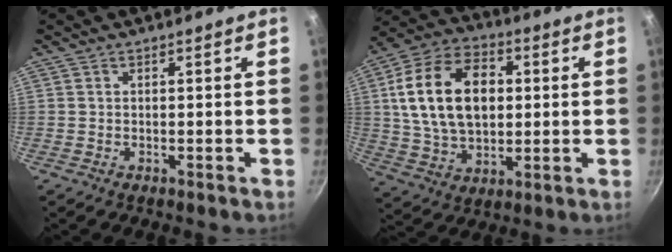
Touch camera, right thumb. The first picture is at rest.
{"total": 19.4, "force": [2.8, 12.9, 14.2], "torque": [-0.230, 0.011, 0.045]}